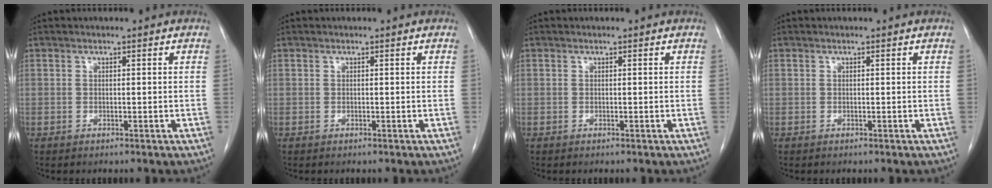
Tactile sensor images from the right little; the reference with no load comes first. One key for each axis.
{"total": 0.0}
{"total": 0.0}
{"total": 0.0}